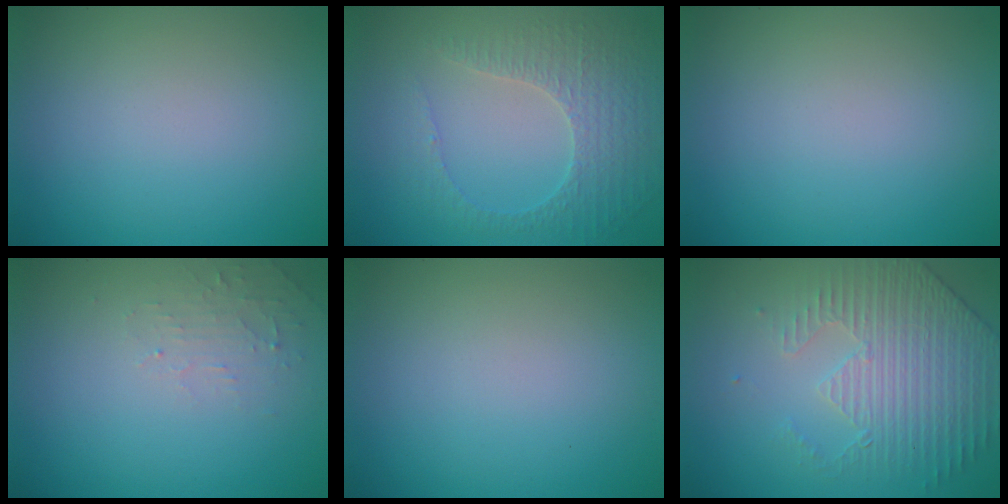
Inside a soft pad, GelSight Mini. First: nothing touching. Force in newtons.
{"total": 3.8, "press": 3.2, "slide": 2.0}
{"total": 0.0}
{"total": 1.6, "press": 1.5, "slide": 0.3}
{"total": 0.0}
{"total": 4.4, "press": 3.6, "slide": 2.6}